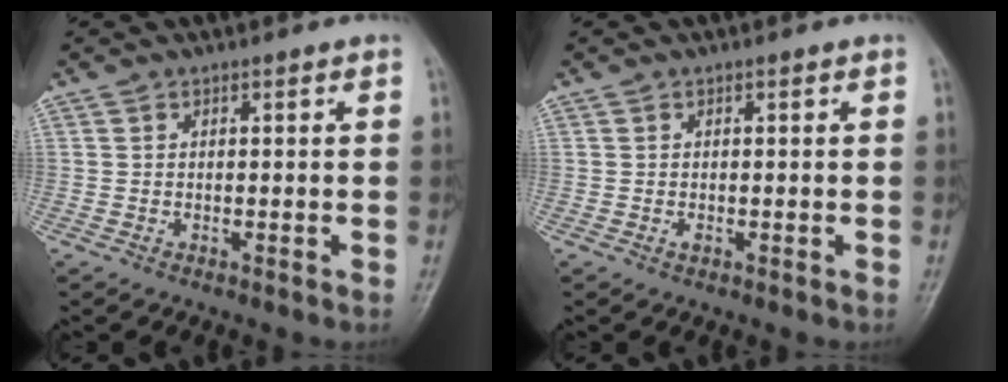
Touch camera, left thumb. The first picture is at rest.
{"total": 0.9, "force": [-0.1, 0.4, 0.7], "torque": [-0.009, 0.001, 0.001]}